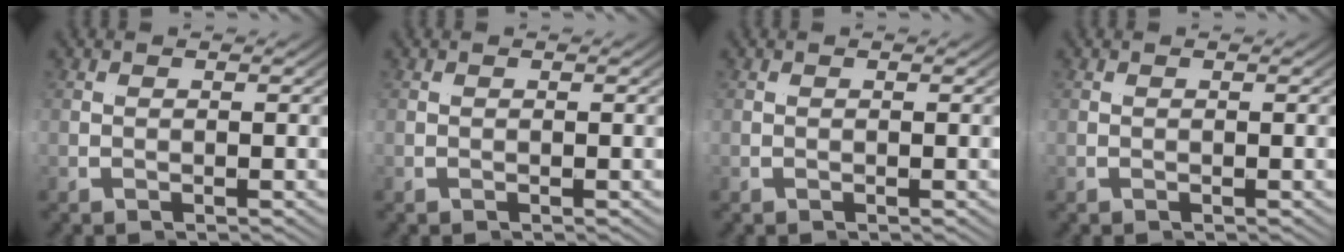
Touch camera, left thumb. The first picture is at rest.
{"total": 0.0}
{"total": 0.0}
{"total": 0.0}